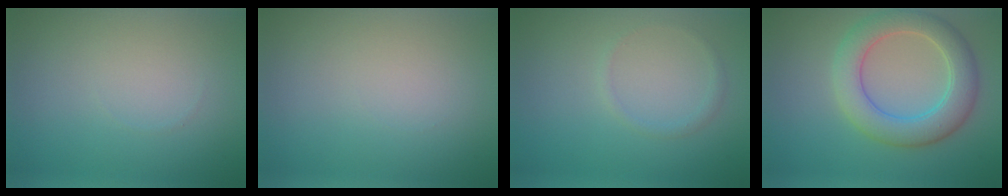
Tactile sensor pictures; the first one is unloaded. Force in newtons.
{"total": 0.0}
{"total": 0.9, "press": 0.9, "slide": 0.1}
{"total": 5.8, "press": 5.8, "slide": 0.2}